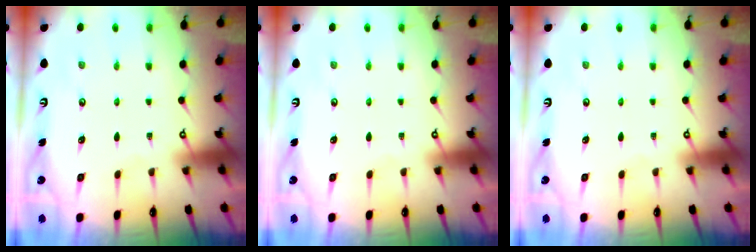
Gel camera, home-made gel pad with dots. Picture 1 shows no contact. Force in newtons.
{"total": 0.0}
{"total": 0.0}